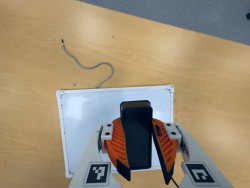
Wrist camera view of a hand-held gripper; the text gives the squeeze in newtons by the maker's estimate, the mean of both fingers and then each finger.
{"total": 9.9, "left": 9.8, "right": 10.1}